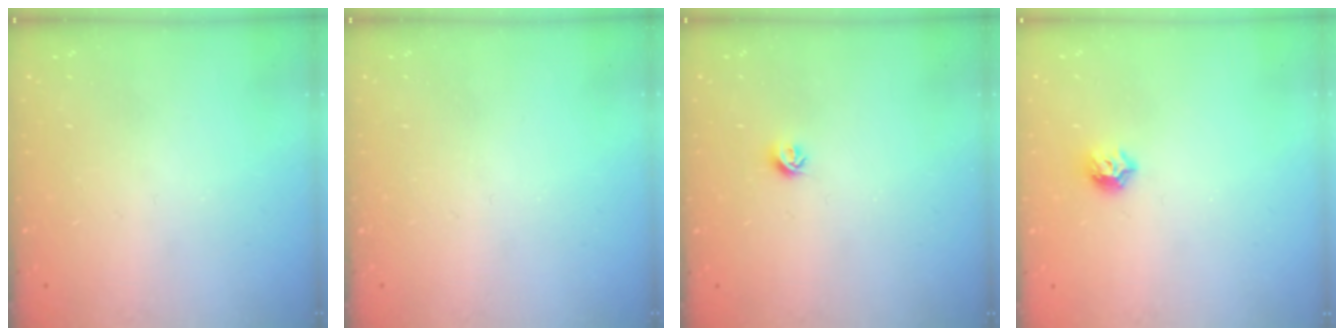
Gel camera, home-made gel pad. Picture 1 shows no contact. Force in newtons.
{"total": 0.0}
{"total": 5.3, "press": 5.2, "slide": 0.7}
{"total": 6.3, "press": 6.2, "slide": 0.9}